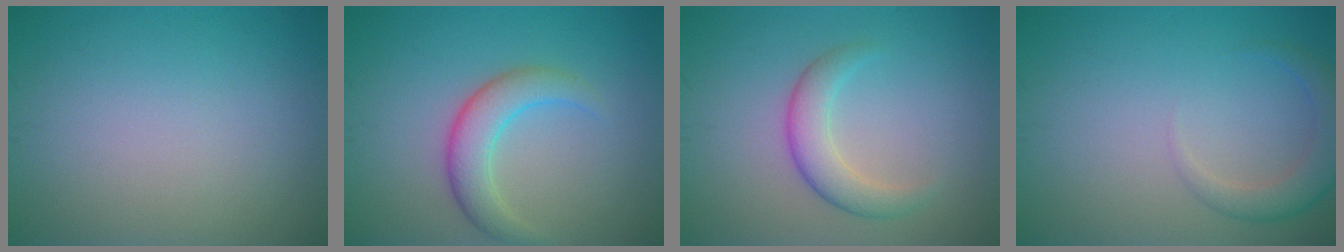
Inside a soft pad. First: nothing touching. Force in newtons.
{"total": 3.9, "press": 3.9, "slide": 0.1}
{"total": 3.2, "press": 3.2, "slide": 0.0}
{"total": 2.8, "press": 2.8, "slide": 0.3}